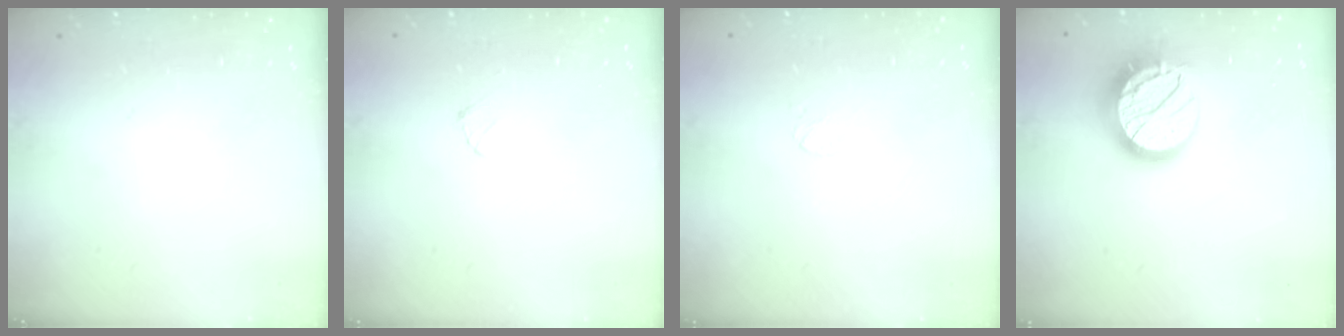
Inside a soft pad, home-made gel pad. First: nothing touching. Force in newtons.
{"total": 2.7, "press": 2.7, "slide": 0.3}
{"total": 3.1, "press": 3.1, "slide": 0.3}
{"total": 15.7, "press": 15.7, "slide": 0.9}